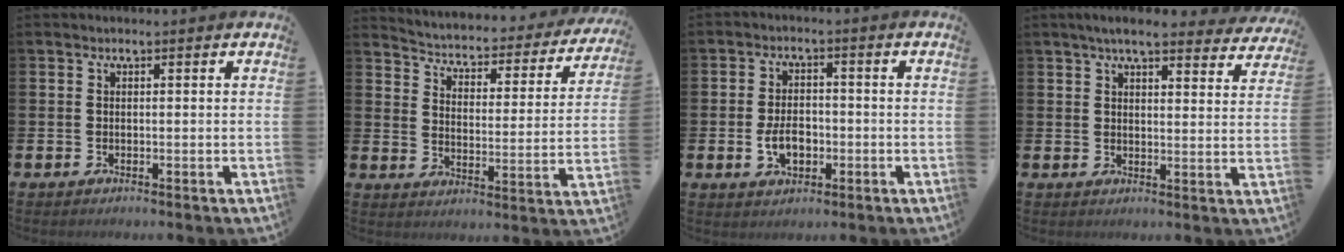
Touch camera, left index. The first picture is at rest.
{"total": 3.3, "force": [3.0, 1.2, 0.8], "torque": [-0.044, -0.030, 0.039]}
{"total": 4.3, "force": [-1.1, 2.8, 3.2], "torque": [-0.042, 0.000, -0.023]}
{"total": 5.3, "force": [4.8, 0.9, 2.1], "torque": [-0.046, -0.019, 0.083]}